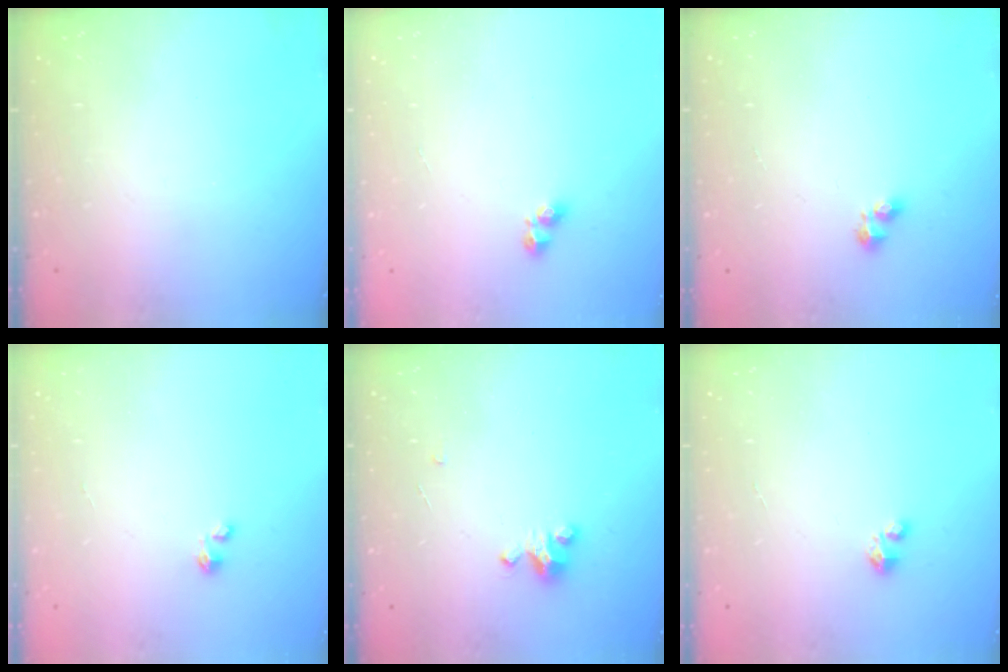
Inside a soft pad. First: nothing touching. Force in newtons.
{"total": 2.8, "press": 2.6, "slide": 1.1}
{"total": 2.7, "press": 2.7, "slide": 0.3}
{"total": 0.0}
{"total": 2.6, "press": 2.6, "slide": 0.3}
{"total": 3.0, "press": 3.0, "slide": 0.3}